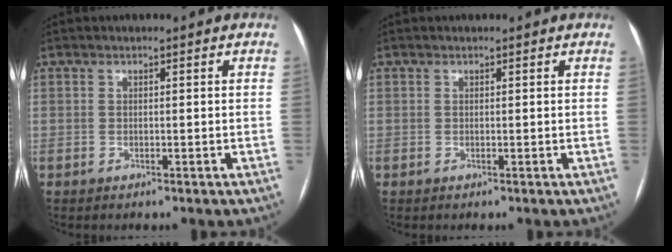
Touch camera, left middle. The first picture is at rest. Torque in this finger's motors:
{"motor_torque": [-0.41, -0.33, -0.29, -0.10]}